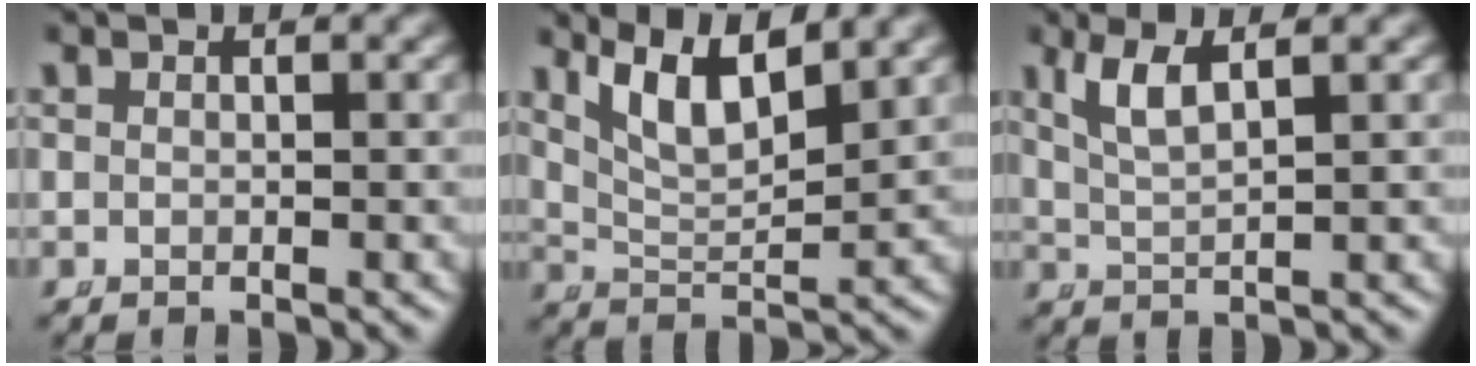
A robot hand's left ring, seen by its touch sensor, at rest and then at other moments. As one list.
[{"total": 6.9, "force": [3.4, 3.8, 4.6], "torque": [-0.086, -0.009, 0.062]}, {"total": 3.4, "force": [1.6, 1.1, 2.8], "torque": [-0.065, -0.004, 0.039]}]